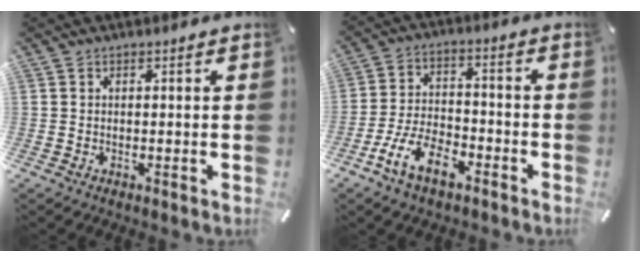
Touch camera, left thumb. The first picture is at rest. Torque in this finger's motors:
{"motor_torque": [0.49, 2.60, 1.13, 1.08, 0.06]}